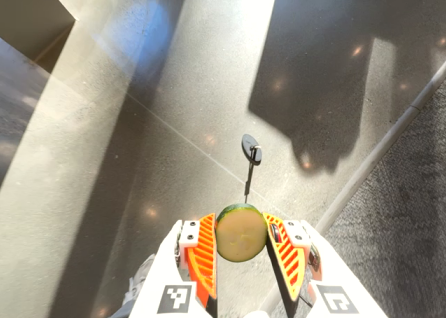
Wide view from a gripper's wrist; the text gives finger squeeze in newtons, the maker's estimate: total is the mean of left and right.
{"total": 11.0, "left": 10.9, "right": 11.1}